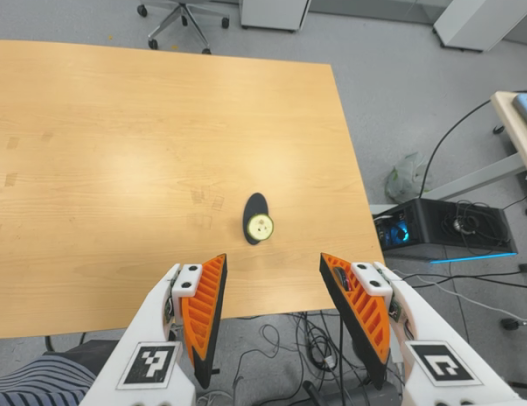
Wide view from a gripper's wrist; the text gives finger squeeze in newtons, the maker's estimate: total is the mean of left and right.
{"total": 0.0}